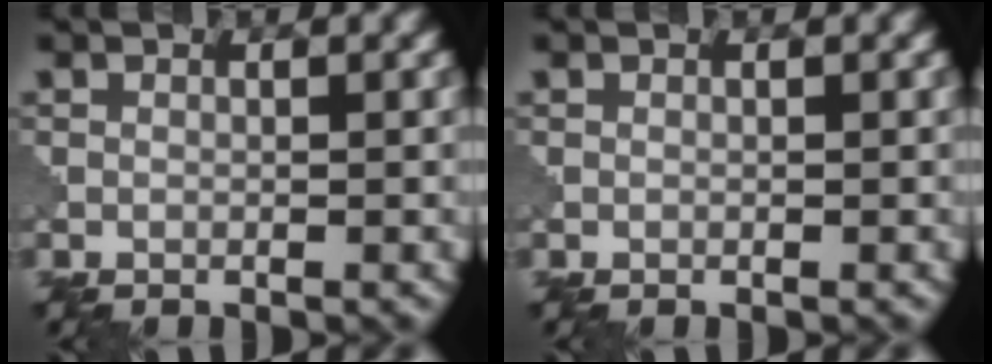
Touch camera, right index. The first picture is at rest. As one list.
[{"total": 0.0}]